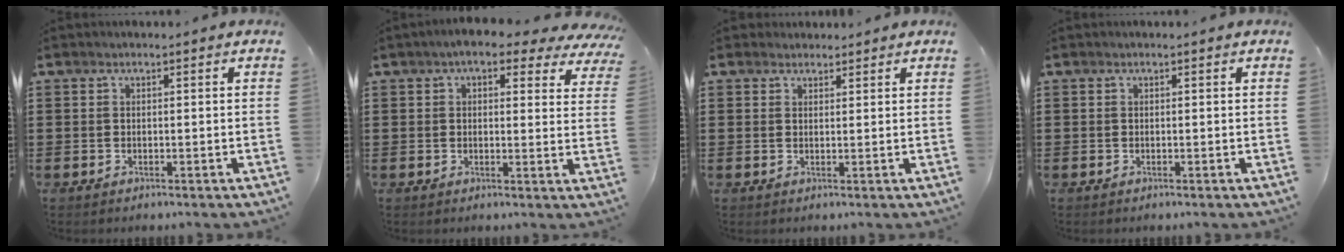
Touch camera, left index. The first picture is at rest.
{"total": 5.1, "force": [3.8, 1.4, 3.0], "torque": [-0.062, -0.008, 0.065]}
{"total": 1.6, "force": [1.5, 0.7, 0.0], "torque": [-0.004, 0.004, 0.030]}
{"total": 0.0}